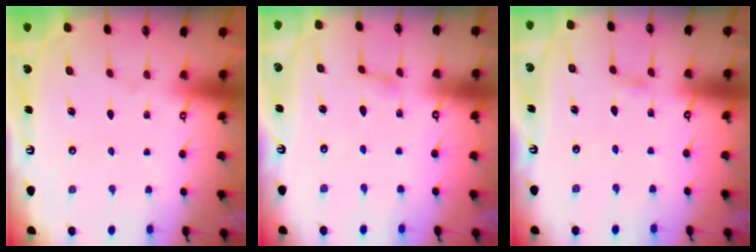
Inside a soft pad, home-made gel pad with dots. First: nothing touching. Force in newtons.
{"total": 1.8, "press": 1.7, "slide": 0.1}
{"total": 2.7, "press": 2.7, "slide": 0.2}